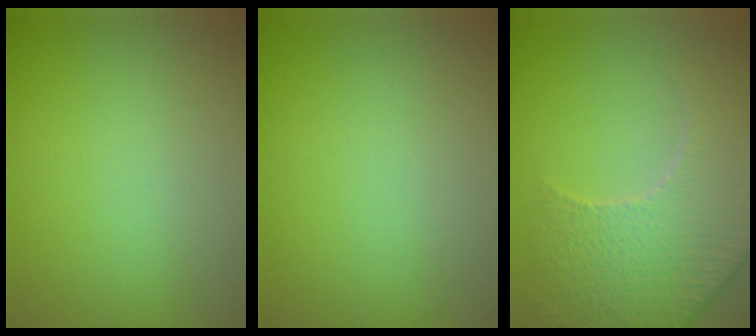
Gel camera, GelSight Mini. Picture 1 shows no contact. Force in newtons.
{"total": 0.0}
{"total": 5.3, "press": 5.0, "slide": 1.7}